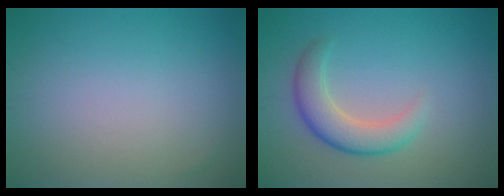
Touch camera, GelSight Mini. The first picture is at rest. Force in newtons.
{"total": 3.8, "press": 3.8, "slide": 0.1}